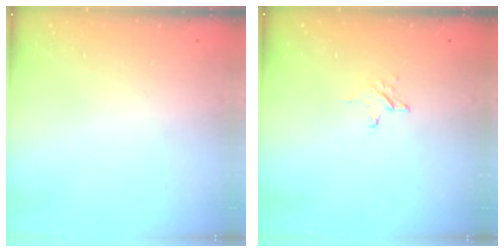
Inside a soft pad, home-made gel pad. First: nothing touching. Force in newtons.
{"total": 2.6, "press": 2.6, "slide": 0.3}